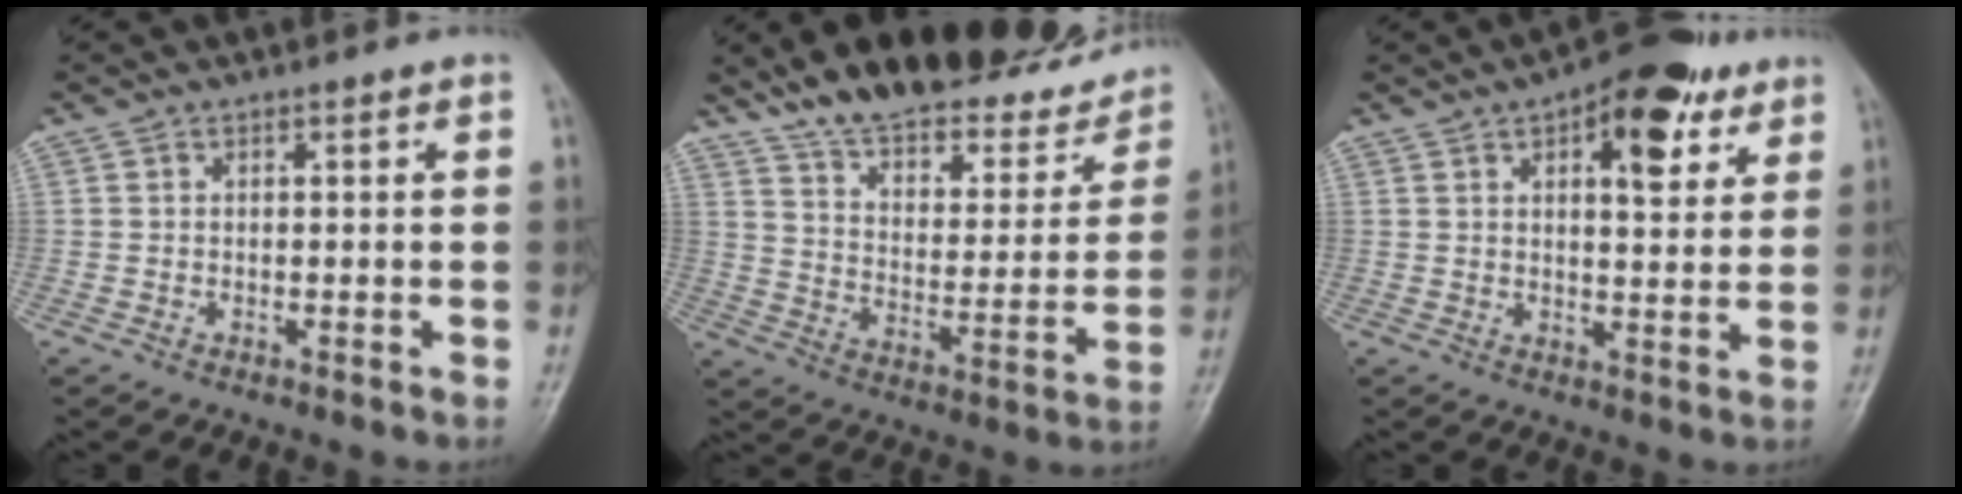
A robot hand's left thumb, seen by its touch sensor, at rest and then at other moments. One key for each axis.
{"total": 24.8, "fx": 20.5, "fy": 8.4, "fz": 11.3, "tx": -0.130, "ty": -0.086, "tz": 0.295}
{"total": 12.2, "fx": 6.2, "fy": 5.5, "fz": 9.0, "tx": -0.088, "ty": -0.015, "tz": 0.080}